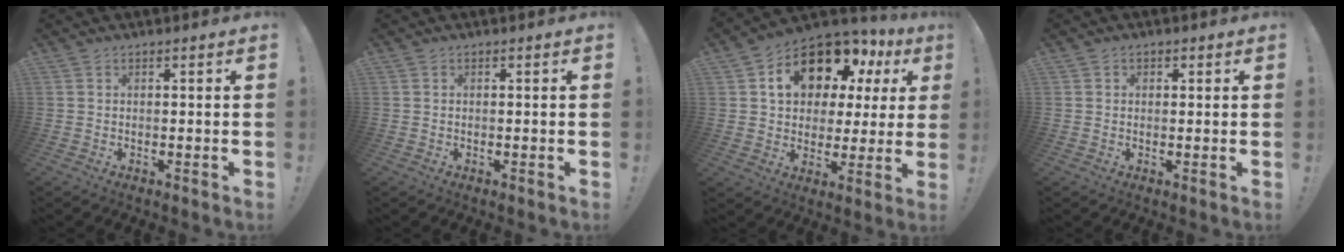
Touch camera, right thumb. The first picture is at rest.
{"total": 0.0}
{"total": 16.5, "force": [8.7, 10.0, 9.9], "torque": [-0.153, -0.051, 0.159]}
{"total": 1.1, "force": [0.2, 1.0, 0.4], "torque": [-0.002, 0.000, 0.002]}